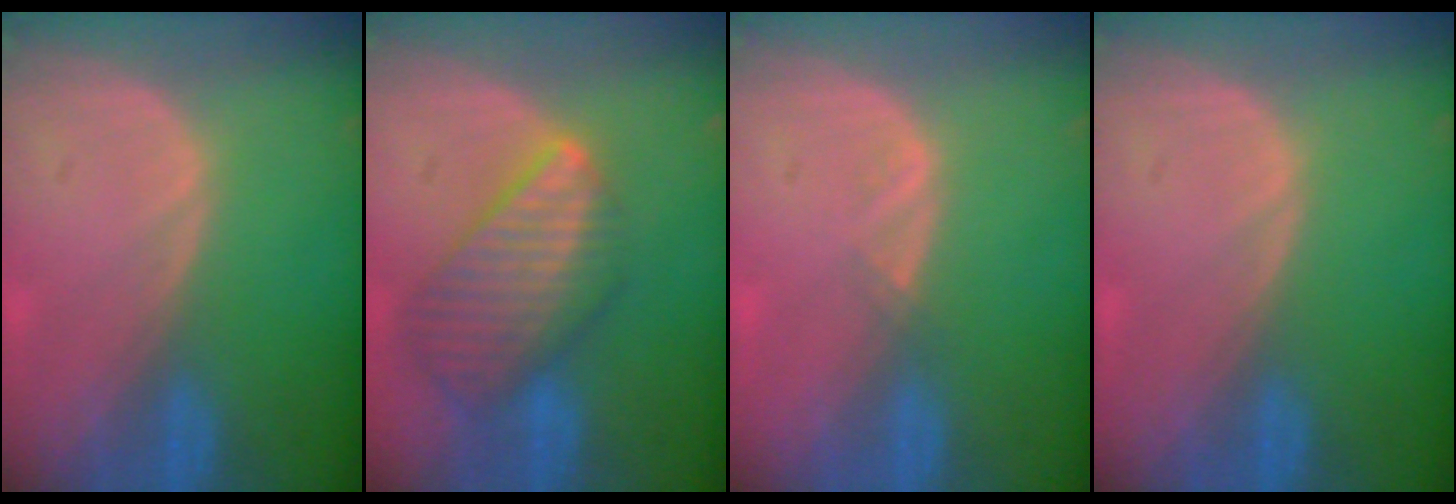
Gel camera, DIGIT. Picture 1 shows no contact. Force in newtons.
{"total": 9.4, "press": 8.2, "slide": 4.6}
{"total": 1.0, "press": 0.9, "slide": 0.5}
{"total": 0.0}